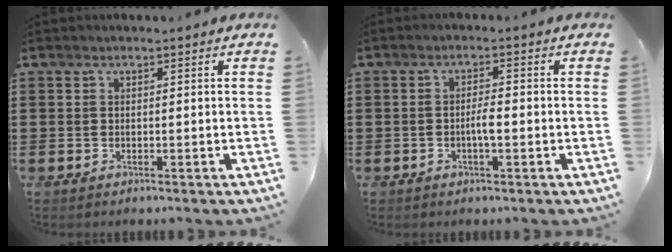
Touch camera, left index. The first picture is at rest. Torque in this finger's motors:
{"motor_torque": [0.28, 0.26, 0.07, 0.04]}